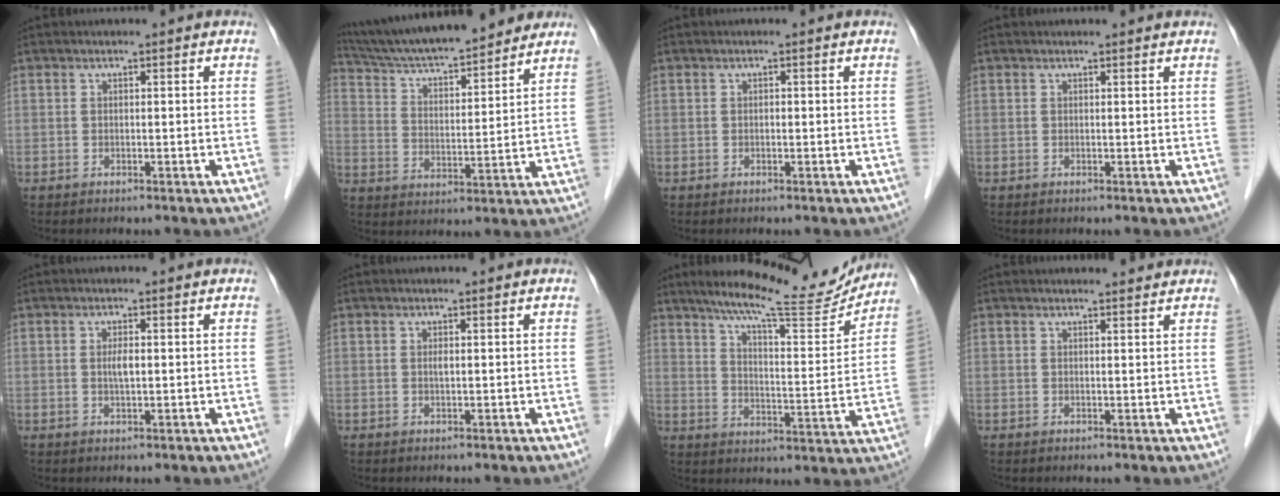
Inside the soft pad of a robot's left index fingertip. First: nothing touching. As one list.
[{"total": 20.1, "force": [17.9, 2.8, 8.7], "torque": [-0.149, 0.025, 0.281]}, {"total": 0.0}, {"total": 1.2, "force": [1.2, 0.0, 0.1], "torque": [-0.011, 0.002, 0.012]}, {"total": 1.8, "force": [0.2, 0.4, 1.7], "torque": [-0.035, 0.000, 0.005]}, {"total": 0.7, "force": [0.2, 0.1, 0.7], "torque": [-0.018, 0.000, 0.005]}, {"total": 16.9, "force": [15.1, 1.7, 7.3], "torque": [-0.112, -0.019, 0.209]}, {"total": 3.1, "force": [3.0, 0.4, 0.5], "torque": [-0.012, 0.006, 0.034]}]